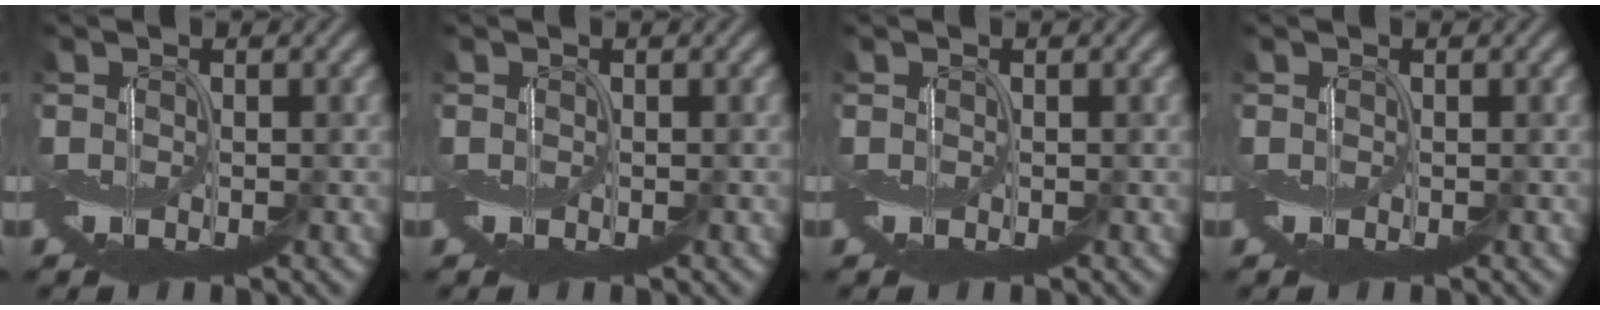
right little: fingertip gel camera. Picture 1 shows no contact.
{"total": 0.0}
{"total": 0.0}
{"total": 0.0}